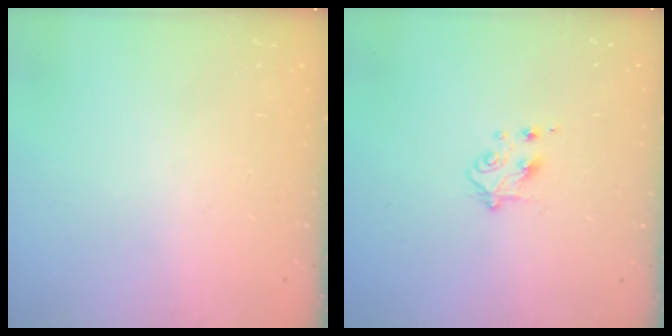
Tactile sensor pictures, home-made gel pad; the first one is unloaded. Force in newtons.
{"total": 4.8, "press": 4.8, "slide": 0.6}